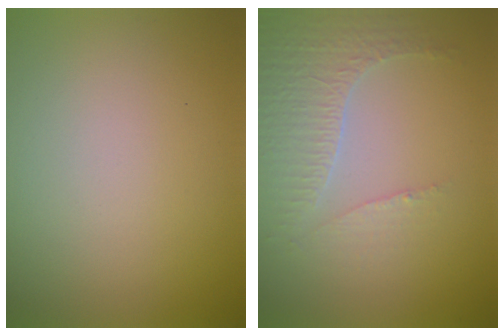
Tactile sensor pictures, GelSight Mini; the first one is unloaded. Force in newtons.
{"total": 4.2, "press": 3.0, "slide": 2.9}